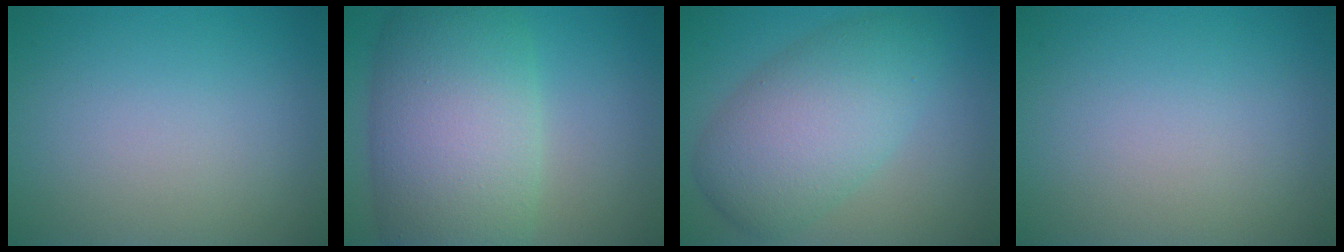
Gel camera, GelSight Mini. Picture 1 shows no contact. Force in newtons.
{"total": 11.5, "press": 11.5, "slide": 0.6}
{"total": 7.2, "press": 7.2, "slide": 0.1}
{"total": 0.0}